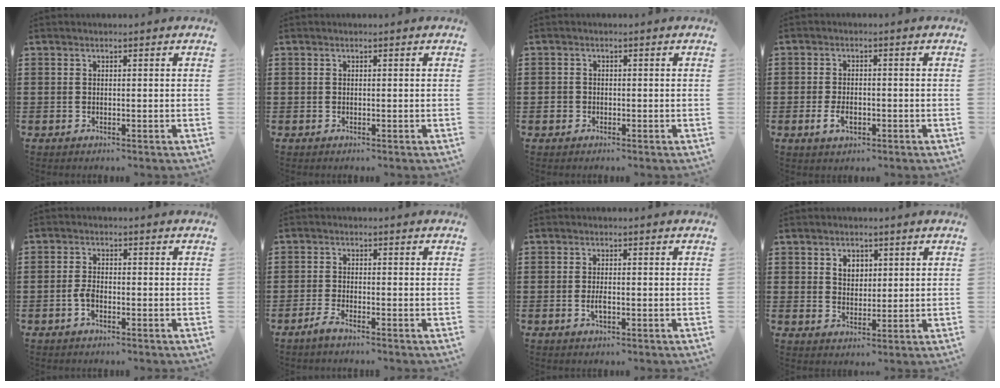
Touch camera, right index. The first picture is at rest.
{"total": 0.0}
{"total": 1.2, "force": [-0.7, 0.9, 0.3], "torque": [-0.008, 0.000, -0.017]}
{"total": 3.0, "force": [-1.2, 1.6, 2.3], "torque": [-0.049, -0.004, -0.023]}
{"total": 2.4, "force": [-1.1, 1.1, 1.8], "torque": [-0.051, -0.002, -0.025]}
{"total": 2.1, "force": [-1.8, 0.0, 1.0], "torque": [-0.033, -0.005, -0.040]}
{"total": 2.1, "force": [-0.5, 0.7, 1.9], "torque": [-0.041, -0.004, -0.011]}
{"total": 3.0, "force": [1.3, 2.3, 1.3], "torque": [-0.035, 0.011, 0.023]}